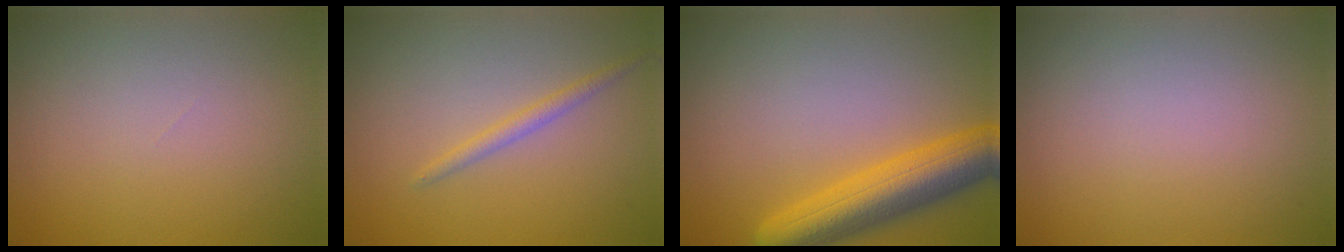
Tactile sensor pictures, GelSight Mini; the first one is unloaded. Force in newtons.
{"total": 1.4, "press": 1.4, "slide": 0.1}
{"total": 7.0, "press": 7.0, "slide": 0.3}
{"total": 0.0}